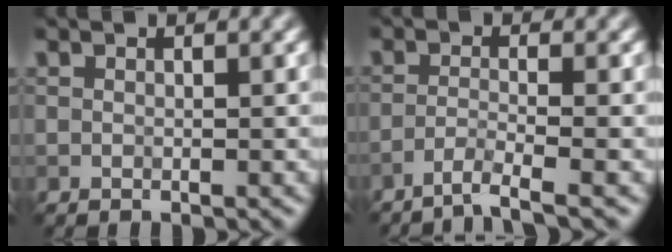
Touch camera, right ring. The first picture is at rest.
{"total": 2.4, "force": [-1.7, 0.1, 1.7], "torque": [-0.026, 0.002, -0.049]}